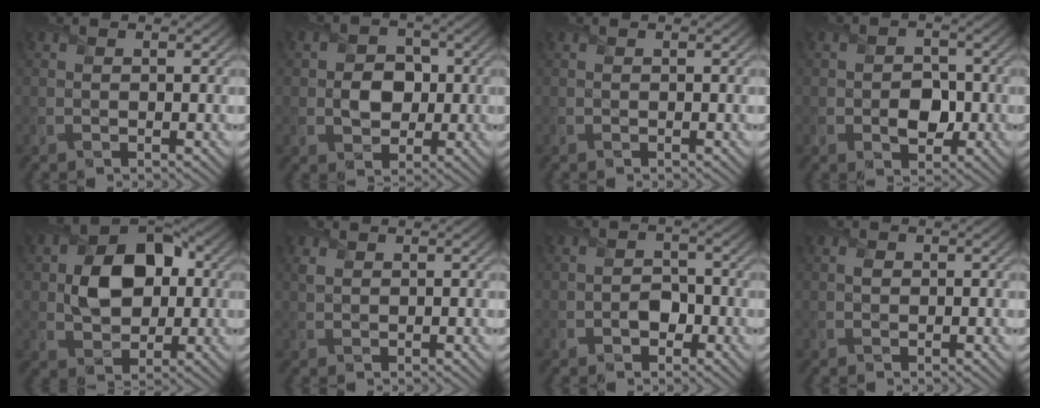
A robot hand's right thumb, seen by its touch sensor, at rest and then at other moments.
{"total": 4.2, "force": [-0.4, 3.6, 2.2], "torque": [-0.041, -0.006, -0.018]}
{"total": 0.0}
{"total": 3.5, "force": [-0.8, 2.7, 2.1], "torque": [-0.028, -0.002, -0.020]}
{"total": 9.1, "force": [0.8, 6.7, 6.2], "torque": [-0.113, 0.009, 0.010]}
{"total": 1.0, "force": [0.6, 0.6, 0.5], "torque": [-0.015, 0.003, 0.014]}
{"total": 2.4, "force": [-1.1, 1.8, 1.2], "torque": [-0.014, 0.001, -0.023]}
{"total": 0.5, "force": [-0.1, 0.5, 0.1], "torque": [-0.002, -0.003, -0.004]}